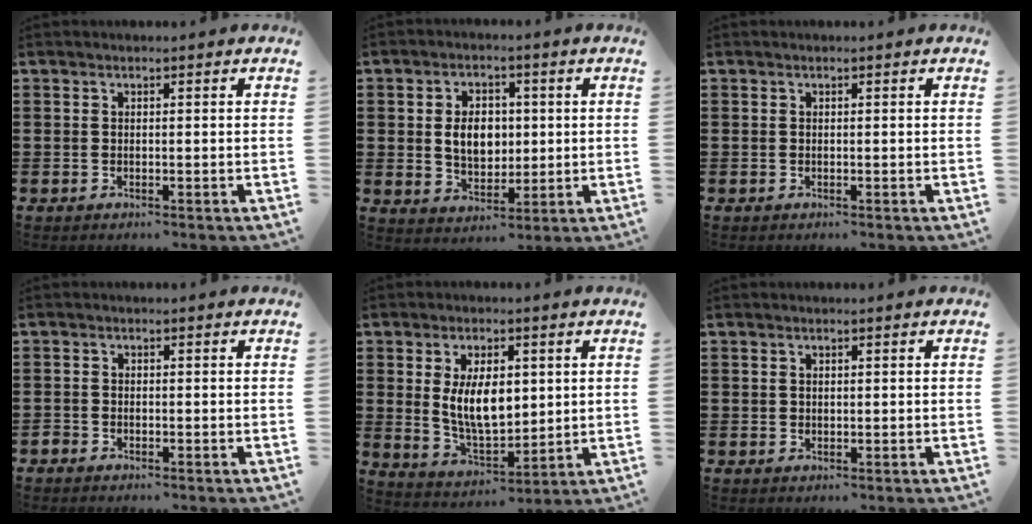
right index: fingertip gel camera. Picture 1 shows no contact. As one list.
[{"total": 6.2, "force": [0.5, 4.5, 4.2], "torque": [-0.077, 0.009, 0.003]}, {"total": 0.0}, {"total": 1.0, "force": [-0.9, 0.5, 0.1], "torque": [-0.005, 0.002, -0.020]}, {"total": 9.2, "force": [1.5, 4.9, 7.6], "torque": [-0.149, 0.002, 0.023]}, {"total": 0.7, "force": [0.3, 0.6, 0.3], "torque": [-0.008, 0.004, 0.006]}]